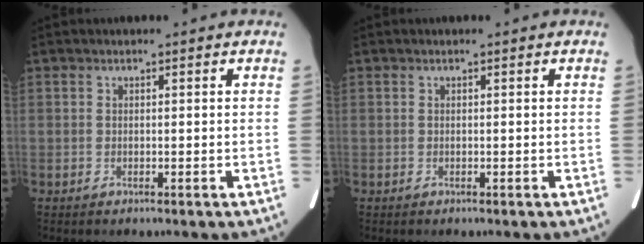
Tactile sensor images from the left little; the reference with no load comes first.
{"total": 0.0}